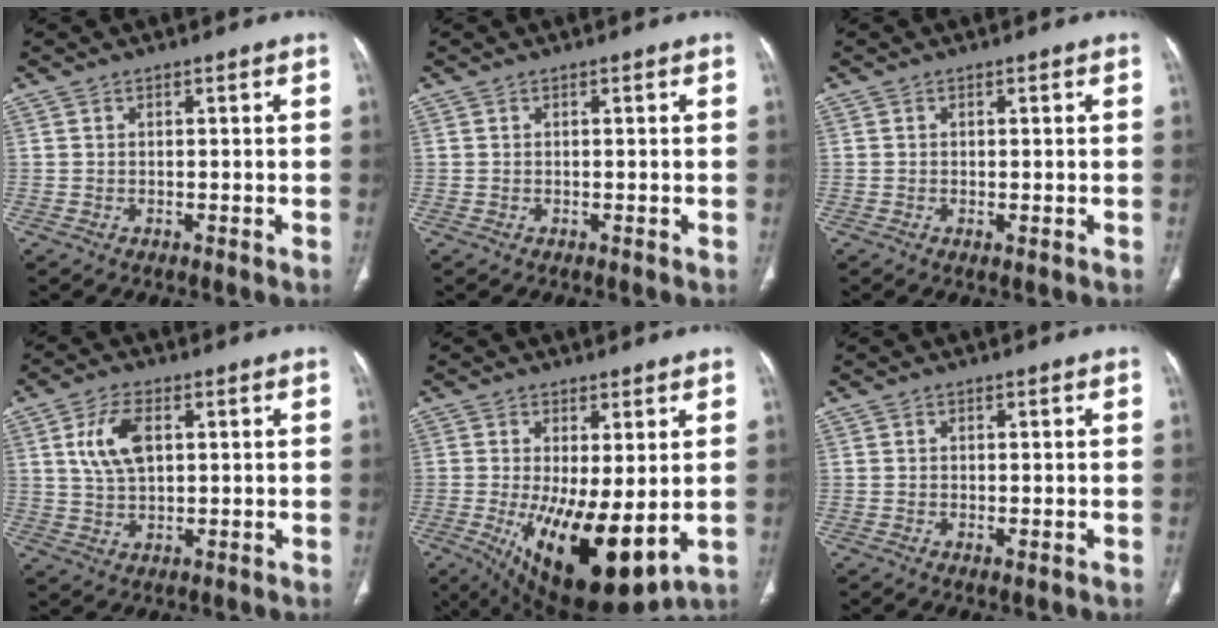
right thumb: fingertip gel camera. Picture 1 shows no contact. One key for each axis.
{"total": 0.0}
{"total": 0.7, "fx": -0.2, "fy": 0.2, "fz": 0.7, "tx": -0.018, "ty": -0.006, "tz": -0.003}
{"total": 7.9, "fx": 2.2, "fy": 4.3, "fz": 6.2, "tx": -0.123, "ty": -0.003, "tz": 0.045}
{"total": 16.9, "fx": -2.6, "fy": 6.5, "fz": 15.4, "tx": -0.260, "ty": -0.037, "tz": -0.016}
{"total": 1.0, "fx": -0.3, "fy": 0.3, "fz": 0.9, "tx": -0.023, "ty": -0.007, "tz": -0.004}